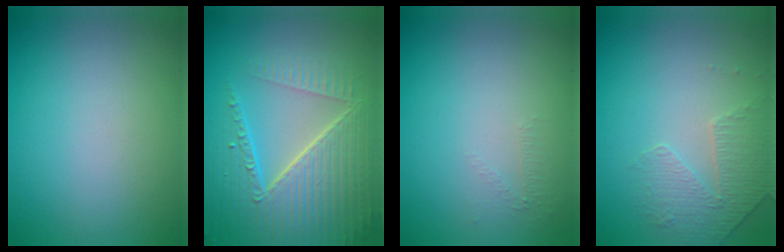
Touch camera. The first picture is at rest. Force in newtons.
{"total": 8.2, "press": 5.9, "slide": 5.6}
{"total": 0.5, "press": 0.2, "slide": 0.5}
{"total": 1.8, "press": 1.4, "slide": 1.0}